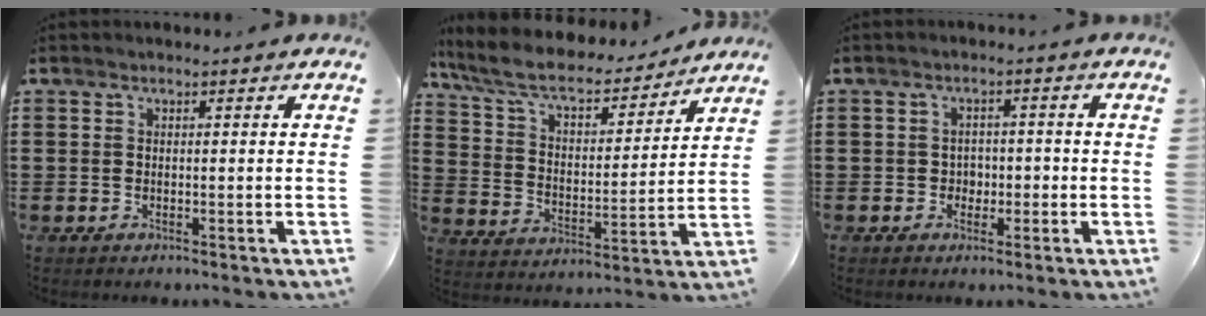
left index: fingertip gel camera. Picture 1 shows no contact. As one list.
[{"total": 8.1, "force": [6.8, 2.2, 4.0], "torque": [-0.105, -0.039, 0.114]}, {"total": 2.1, "force": [-0.5, 1.9, 0.9], "torque": [-0.025, 0.006, -0.015]}]